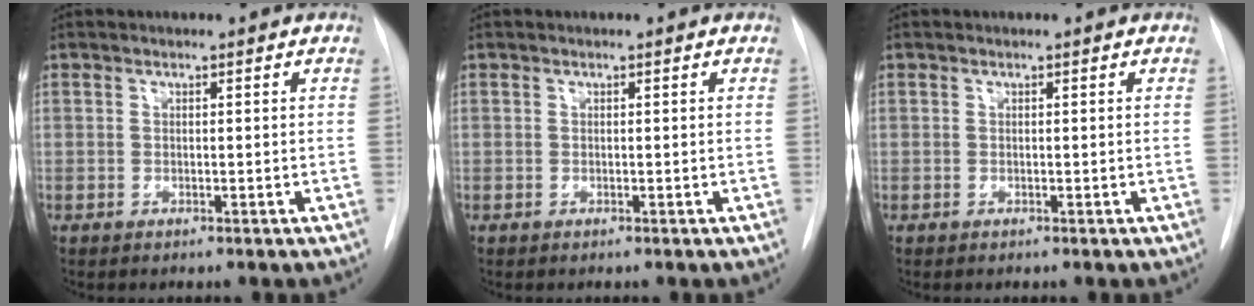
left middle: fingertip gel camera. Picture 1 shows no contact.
{"total": 0.0}
{"total": 0.0}